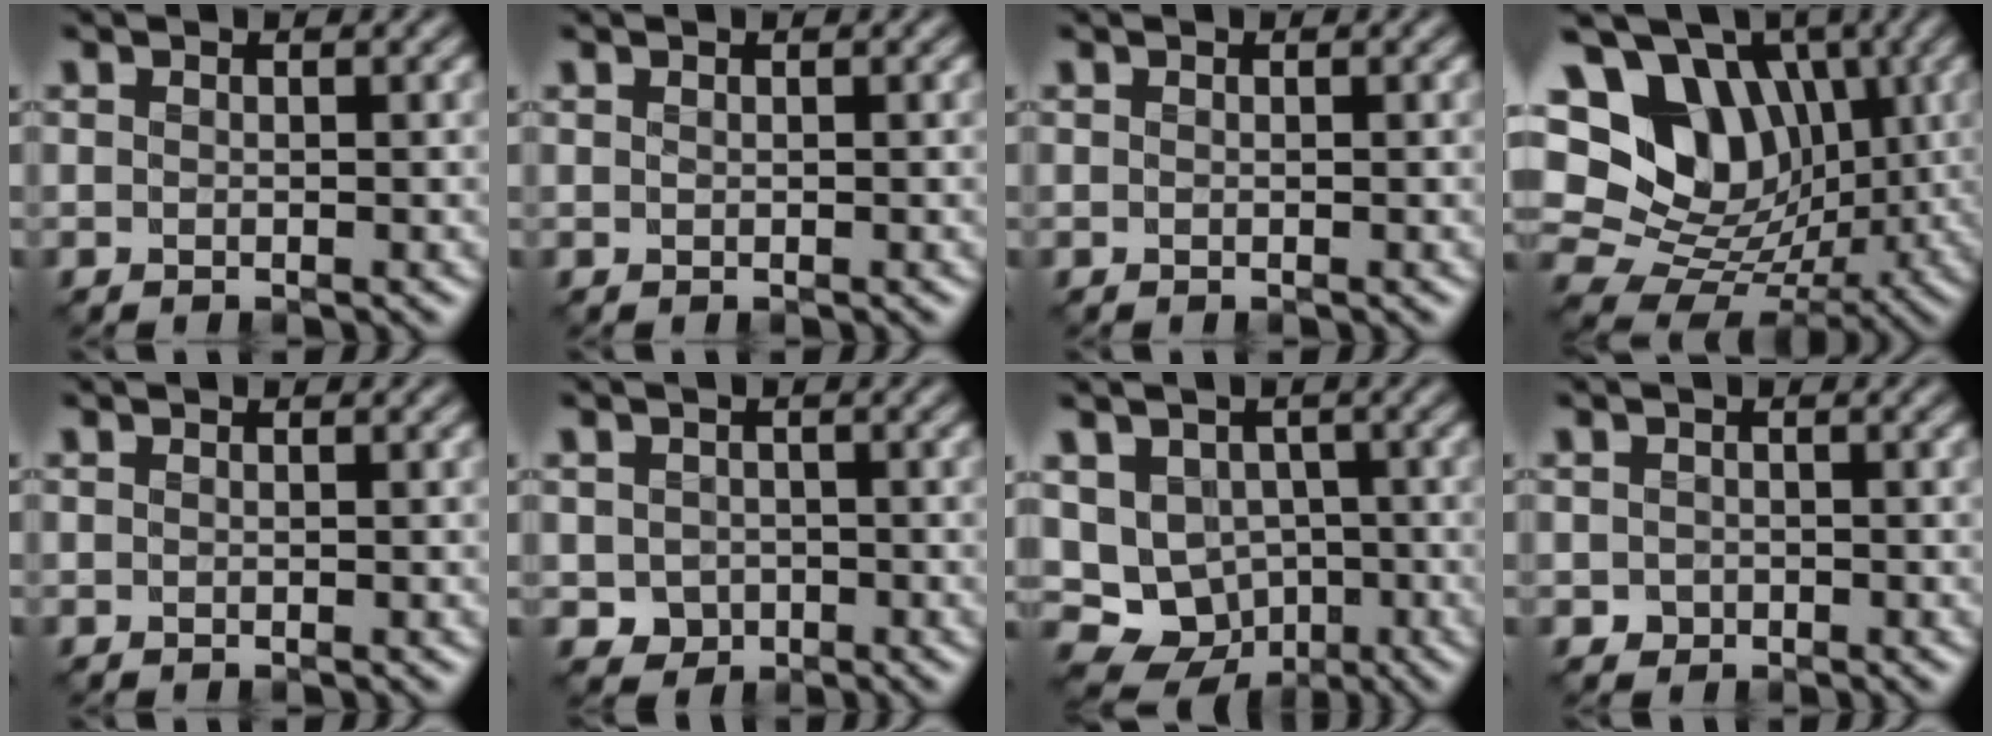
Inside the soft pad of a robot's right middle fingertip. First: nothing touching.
{"total": 0.0}
{"total": 0.0}
{"total": 17.1, "force": [4.8, 13.5, 9.4], "torque": [-0.210, 0.049, 0.076]}
{"total": 0.0}
{"total": 2.3, "force": [-0.8, 2.0, 0.8], "torque": [-0.019, -0.005, -0.015]}
{"total": 12.3, "force": [-4.5, 10.3, 5.0], "torque": [-0.096, -0.025, -0.076]}
{"total": 1.1, "force": [-0.5, 0.9, 0.2], "torque": [-0.002, -0.004, -0.012]}